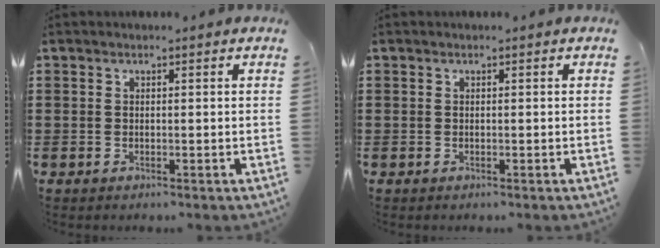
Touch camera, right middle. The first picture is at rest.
{"total": 0.0}